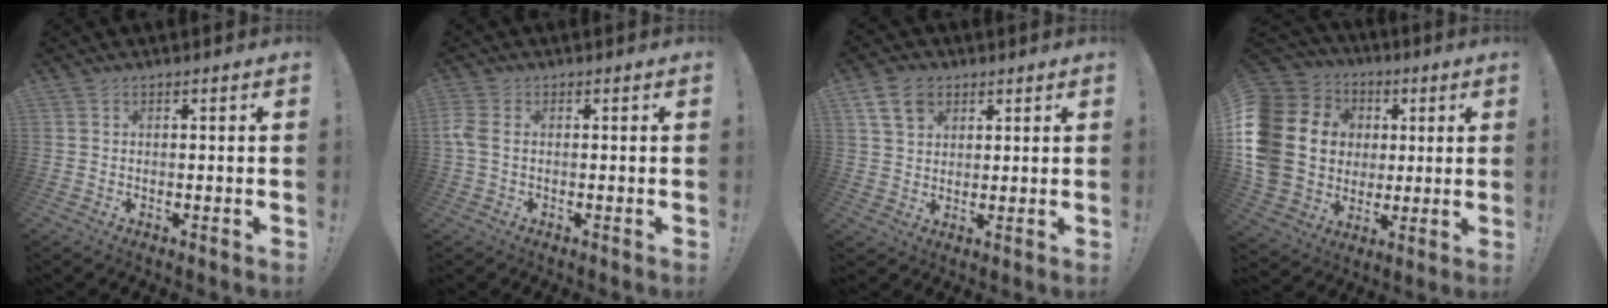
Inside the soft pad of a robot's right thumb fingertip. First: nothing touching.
{"total": 3.3, "force": [0.1, 1.9, 2.7], "torque": [-0.066, 0.003, 0.001]}
{"total": 8.5, "force": [4.5, 5.9, 4.2], "torque": [-0.067, -0.009, 0.089]}
{"total": 19.4, "force": [2.4, 16.7, 9.6], "torque": [-0.190, 0.000, 0.075]}